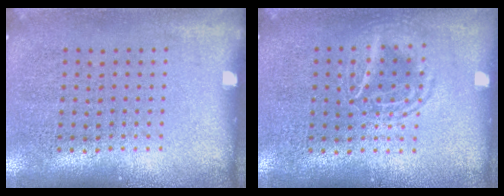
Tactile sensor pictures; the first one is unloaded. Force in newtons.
{"total": 1.3, "press": 1.2, "slide": 0.2}